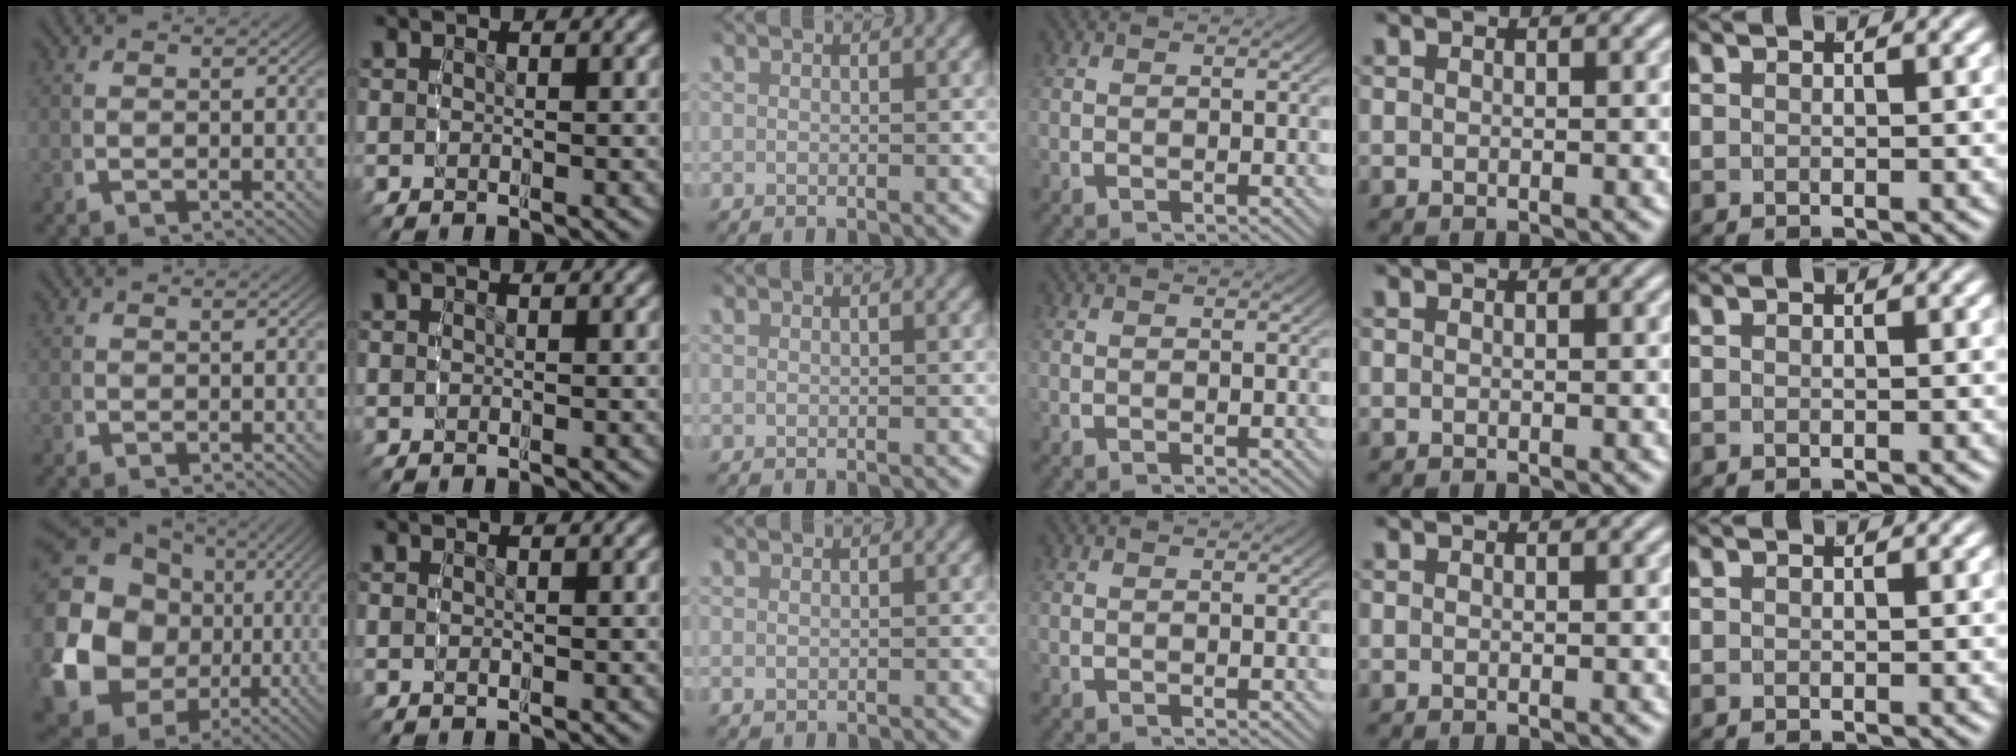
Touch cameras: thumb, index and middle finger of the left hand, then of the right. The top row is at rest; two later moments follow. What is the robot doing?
{"motion": "grasp_and_lifting", "object": "backpack"}